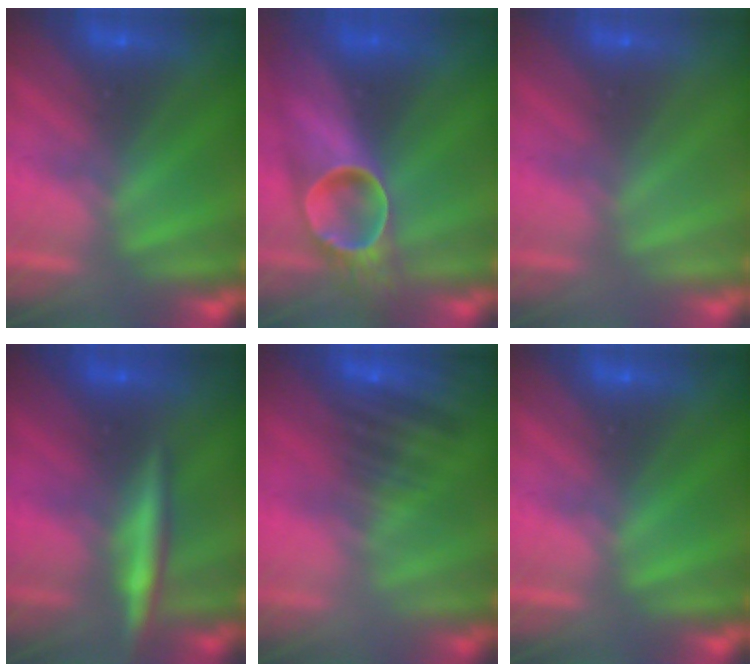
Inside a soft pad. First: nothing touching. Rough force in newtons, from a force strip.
{"total": 5.7}
{"total": 3.1}
{"total": 2.7}
{"total": 4.6}
{"total": 0.0}